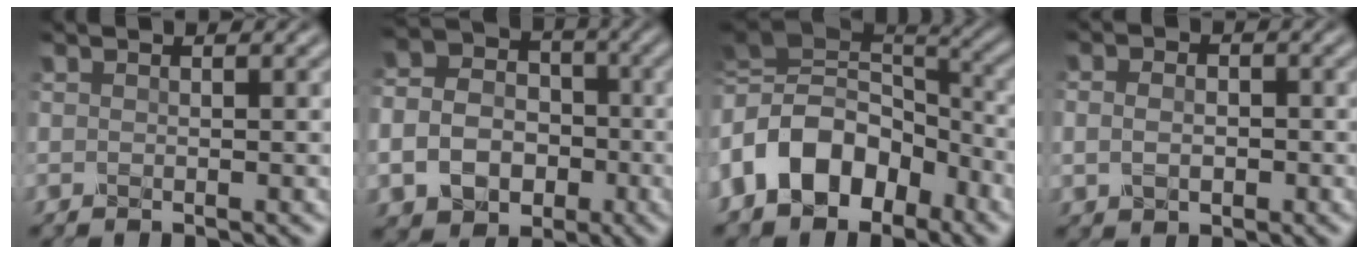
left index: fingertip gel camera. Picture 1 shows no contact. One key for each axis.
{"total": 8.4, "fx": -2.5, "fy": 7.0, "fz": 3.8, "tx": -0.077, "ty": -0.017, "tz": -0.059}
{"total": 11.4, "fx": -3.1, "fy": 7.7, "fz": 7.8, "tx": -0.130, "ty": 0.015, "tz": -0.067}
{"total": 2.7, "fx": -0.1, "fy": 2.1, "fz": 1.7, "tx": -0.021, "ty": 0.007, "tz": -0.014}